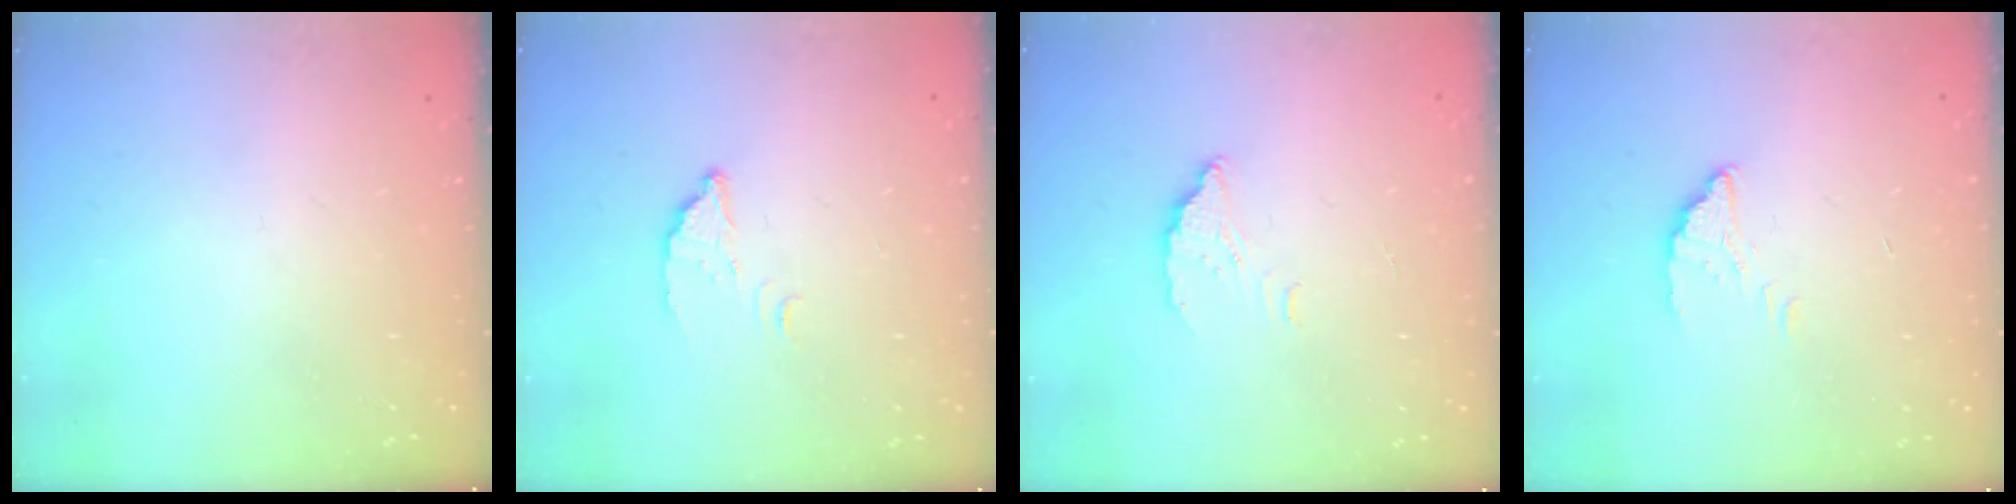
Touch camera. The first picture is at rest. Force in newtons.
{"total": 2.7, "press": 2.7, "slide": 0.3}
{"total": 3.6, "press": 3.6, "slide": 0.3}
{"total": 2.1, "press": 2.1, "slide": 0.2}